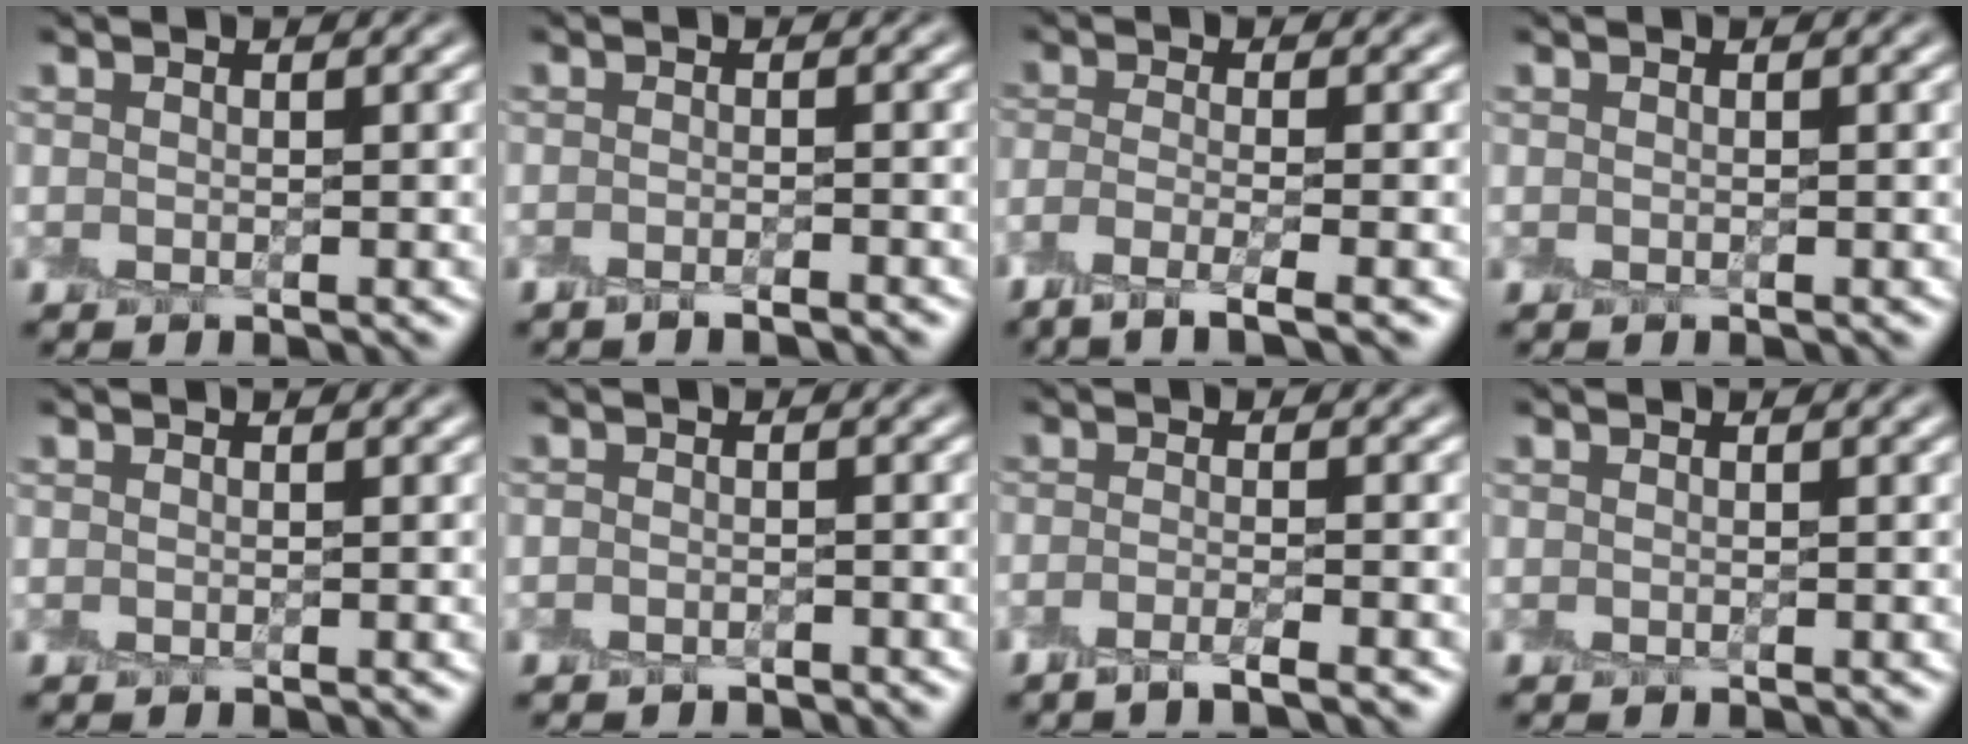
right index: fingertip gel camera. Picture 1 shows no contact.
{"total": 1.4, "force": [-1.3, -0.3, 0.3], "torque": [-0.004, -0.007, -0.019]}
{"total": 3.2, "force": [-2.3, 0.4, 2.2], "torque": [-0.035, -0.002, -0.052]}
{"total": 0.0}
{"total": 0.0}
{"total": 1.3, "force": [-1.2, 0.5, -0.2], "torque": [0.009, -0.002, -0.026]}
{"total": 1.7, "force": [-1.4, -0.1, 0.9], "torque": [-0.016, -0.006, -0.030]}
{"total": 0.0}